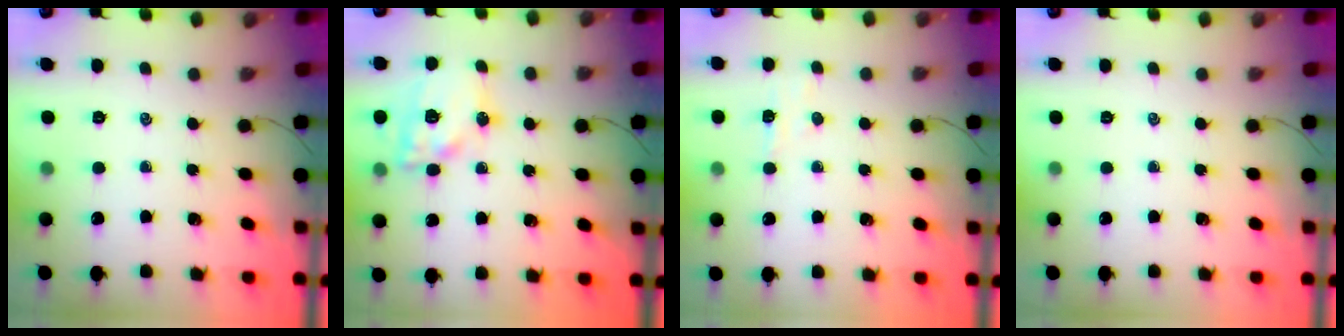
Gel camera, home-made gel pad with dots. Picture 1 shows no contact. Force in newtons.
{"total": 16.1, "press": 15.8, "slide": 2.9}
{"total": 4.4, "press": 4.3, "slide": 1.2}
{"total": 0.0}